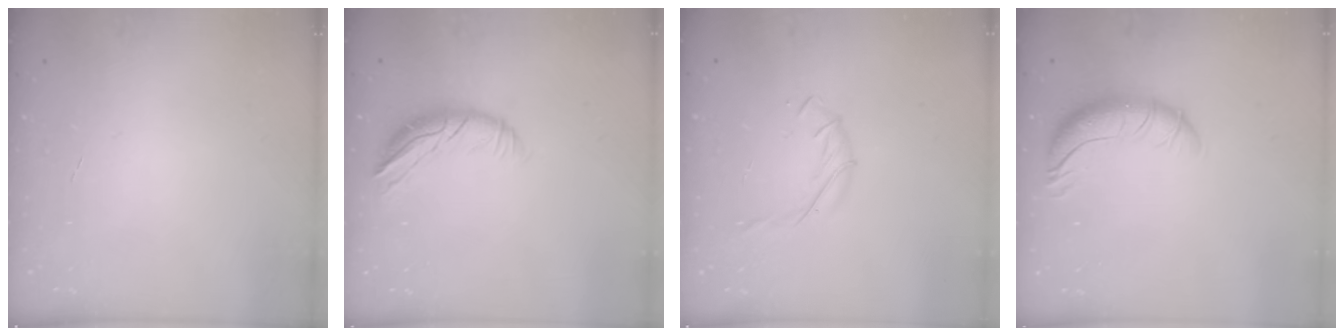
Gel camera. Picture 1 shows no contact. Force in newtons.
{"total": 9.1, "press": 8.9, "slide": 1.5}
{"total": 4.1, "press": 3.9, "slide": 1.1}
{"total": 9.9, "press": 9.6, "slide": 2.1}